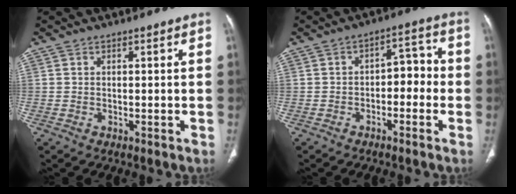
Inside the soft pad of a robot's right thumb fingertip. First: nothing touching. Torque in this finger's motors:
{"motor_torque": [-0.16, -0.16, -0.22, 0.17, 0.08]}